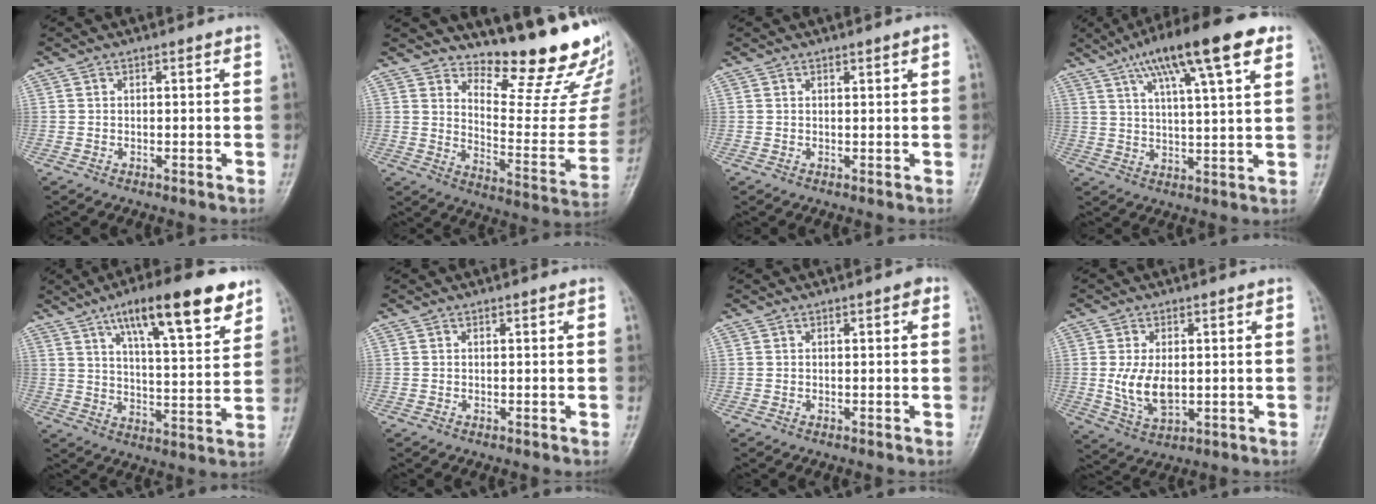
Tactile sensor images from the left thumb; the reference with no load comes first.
{"total": 18.8, "force": [16.2, 4.8, 8.2], "torque": [-0.068, -0.154, 0.220]}
{"total": 1.2, "force": [0.7, 0.2, 1.0], "torque": [-0.014, -0.002, 0.009]}
{"total": 17.4, "force": [9.4, 3.6, 14.2], "torque": [-0.217, -0.004, 0.149]}
{"total": 17.7, "force": [10.8, 4.7, 13.2], "torque": [-0.174, -0.042, 0.169]}
{"total": 0.0}
{"total": 1.3, "force": [0.6, 0.5, 1.1], "torque": [-0.011, 0.002, 0.005]}
{"total": 7.4, "force": [0.2, 4.3, 6.0], "torque": [-0.108, -0.013, 0.014]}